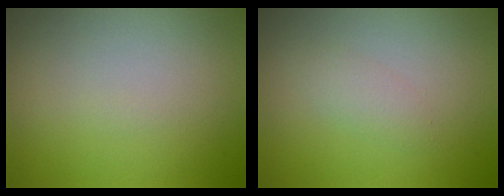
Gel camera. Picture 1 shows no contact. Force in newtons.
{"total": 1.4, "press": 1.3, "slide": 0.1}